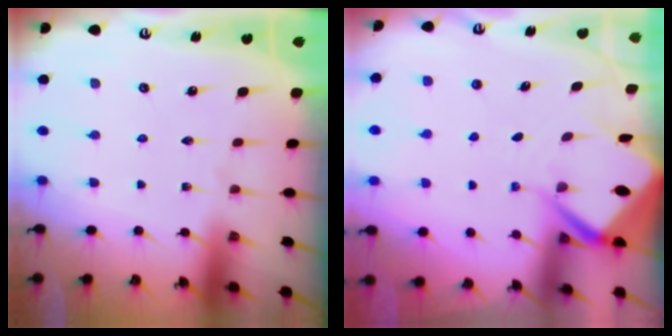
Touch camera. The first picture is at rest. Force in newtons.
{"total": 6.0, "press": 6.0, "slide": 0.6}